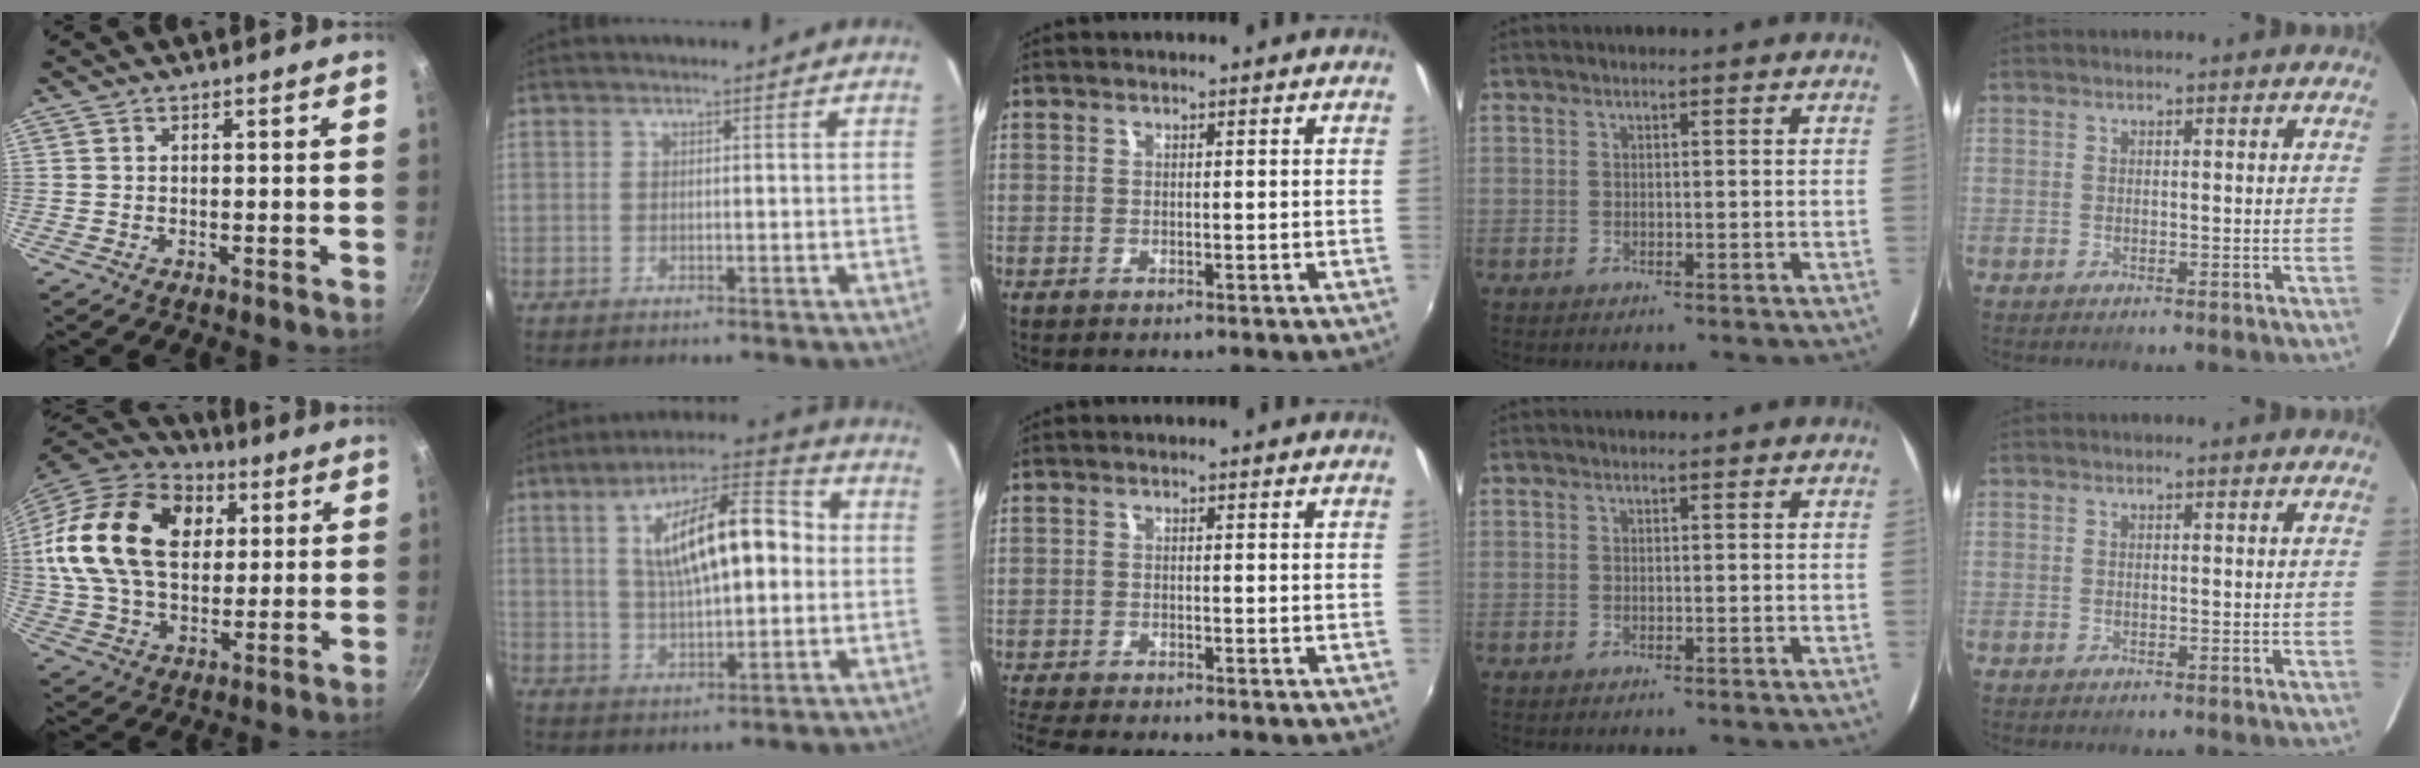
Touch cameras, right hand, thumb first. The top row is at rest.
{"thumb": {"total": 25.4, "force": [6.0, 17.1, 17.7], "torque": [-0.309, 0.014, 0.098]}, "index": {"total": 16.5, "force": [2.7, 6.2, 15.1], "torque": [-0.251, 0.031, 0.046]}, "middle": {"total": 5.7, "force": [-5.2, 0.3, 2.1], "torque": [-0.062, -0.024, -0.093]}}